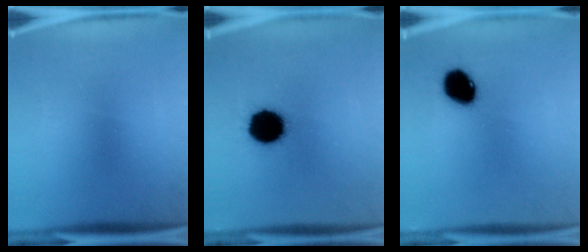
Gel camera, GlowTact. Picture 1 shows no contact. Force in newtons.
{"total": 15.4}
{"total": 8.9}